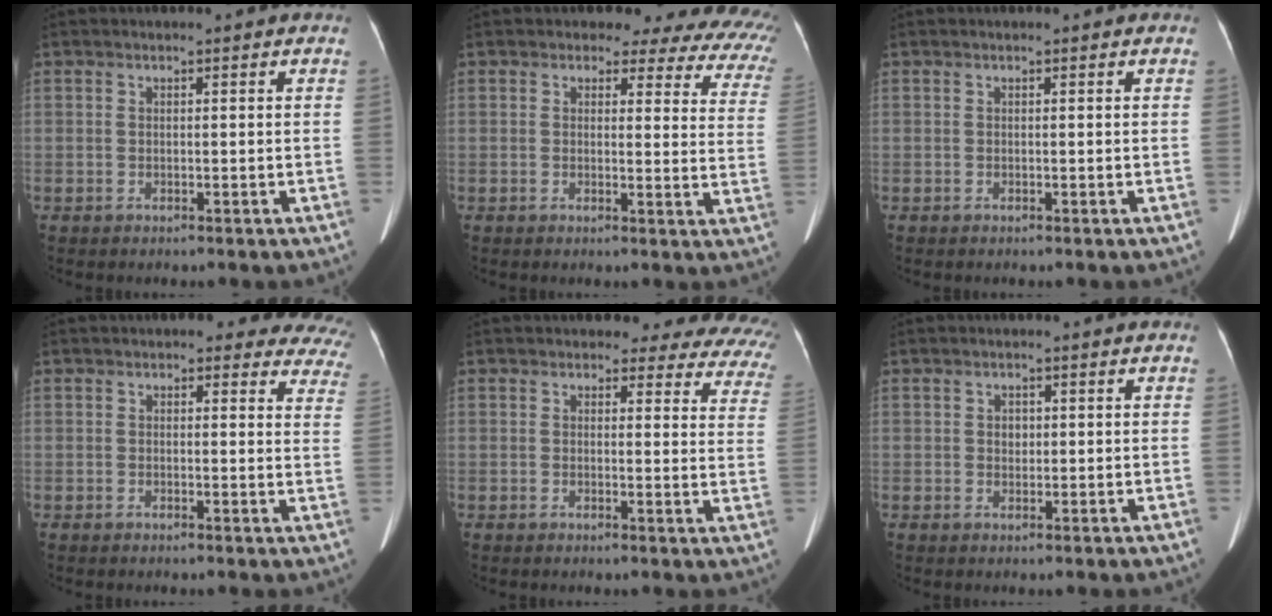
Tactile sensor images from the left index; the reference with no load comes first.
{"total": 14.3, "force": [11.5, 5.7, 6.4], "torque": [-0.048, -0.027, 0.092]}
{"total": 0.0}
{"total": 13.9, "force": [12.4, 4.9, 3.9], "torque": [0.007, -0.027, 0.096]}
{"total": 15.7, "force": [14.4, 5.1, 3.4], "torque": [0.002, -0.065, 0.117]}
{"total": 1.5, "force": [0.2, 1.2, 0.8], "torque": [-0.018, 0.005, 0.006]}